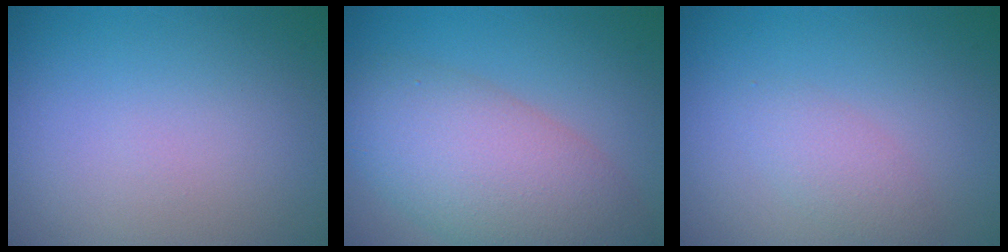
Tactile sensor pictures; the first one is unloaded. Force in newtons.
{"total": 8.6, "press": 8.6, "slide": 0.3}
{"total": 2.0, "press": 2.0, "slide": 0.1}